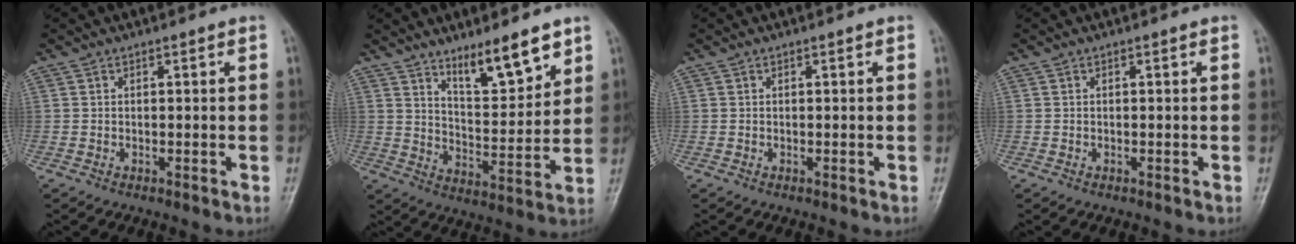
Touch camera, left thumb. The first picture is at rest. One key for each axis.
{"total": 10.9, "fx": 7.8, "fy": 2.9, "fz": 7.0, "tx": -0.095, "ty": -0.061, "tz": 0.138}
{"total": 0.0}
{"total": 0.0}